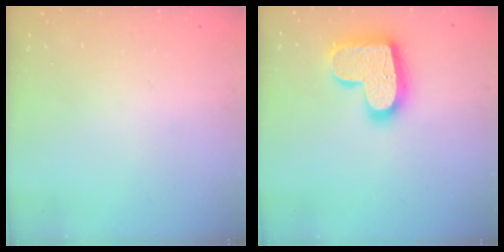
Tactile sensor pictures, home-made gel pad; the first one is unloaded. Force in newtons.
{"total": 17.7, "press": 17.6, "slide": 1.3}